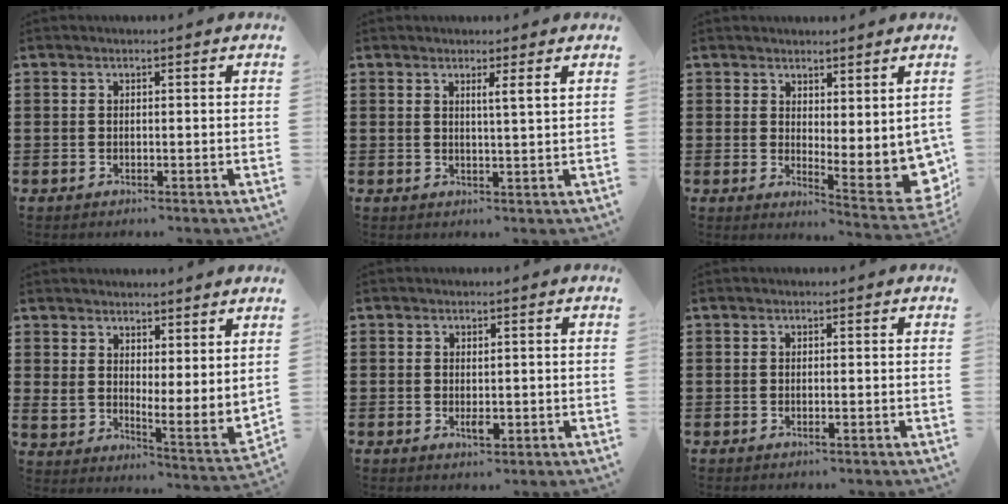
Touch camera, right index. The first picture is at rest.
{"total": 2.0, "force": [1.1, -0.4, 1.6], "torque": [-0.034, -0.005, 0.018]}
{"total": 3.9, "force": [2.0, 1.6, 2.9], "torque": [-0.048, -0.029, 0.041]}
{"total": 3.9, "force": [3.9, 0.6, 0.3], "torque": [-0.032, -0.032, 0.070]}
{"total": 1.6, "force": [-0.2, 0.8, 1.4], "torque": [-0.026, -0.001, -0.004]}
{"total": 0.6, "force": [-0.2, -0.1, 0.5], "torque": [-0.009, -0.004, -0.002]}